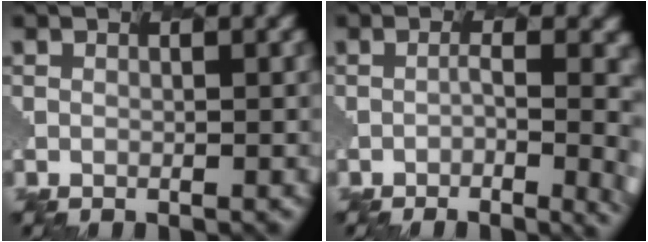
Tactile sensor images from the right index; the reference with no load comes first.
{"total": 5.0, "force": [-1.8, 1.3, 4.5], "torque": [-0.067, -0.016, -0.017]}